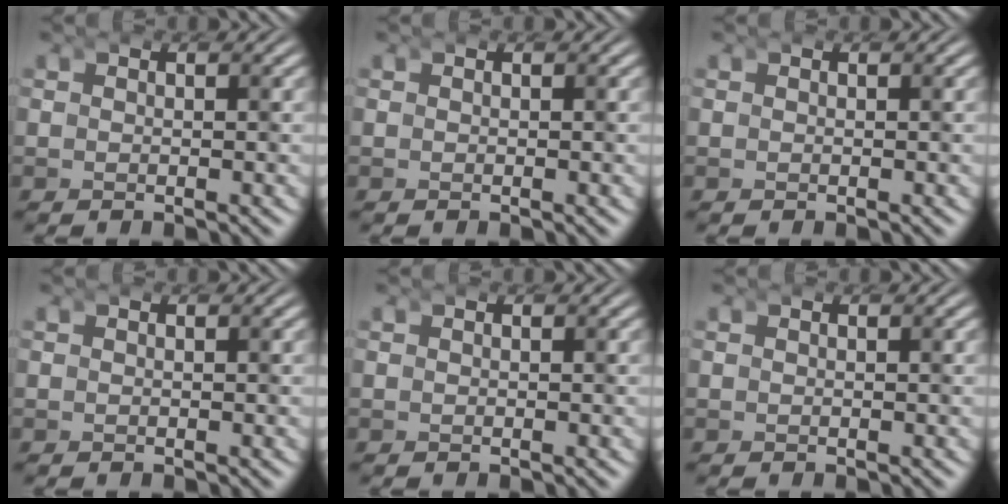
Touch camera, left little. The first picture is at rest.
{"total": 0.0}
{"total": 0.0}
{"total": 0.0}
{"total": 0.0}
{"total": 0.0}